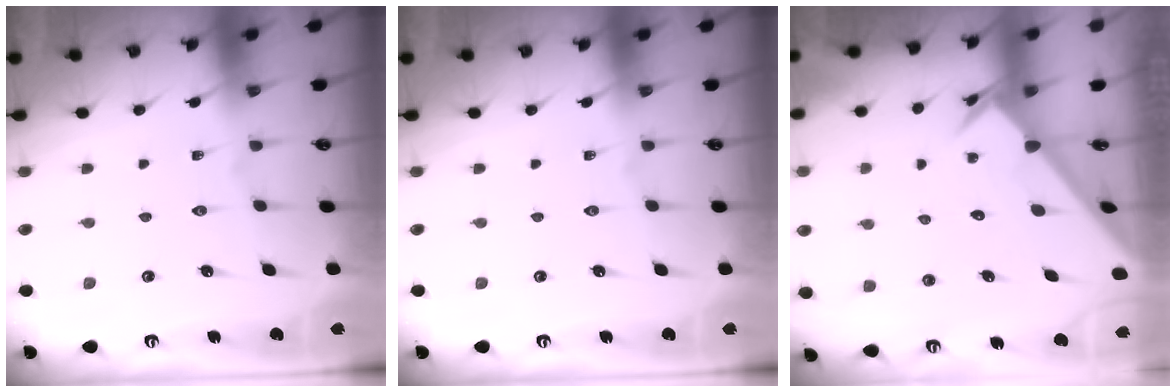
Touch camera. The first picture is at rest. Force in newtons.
{"total": 0.0}
{"total": 2.8, "press": 2.8, "slide": 0.2}